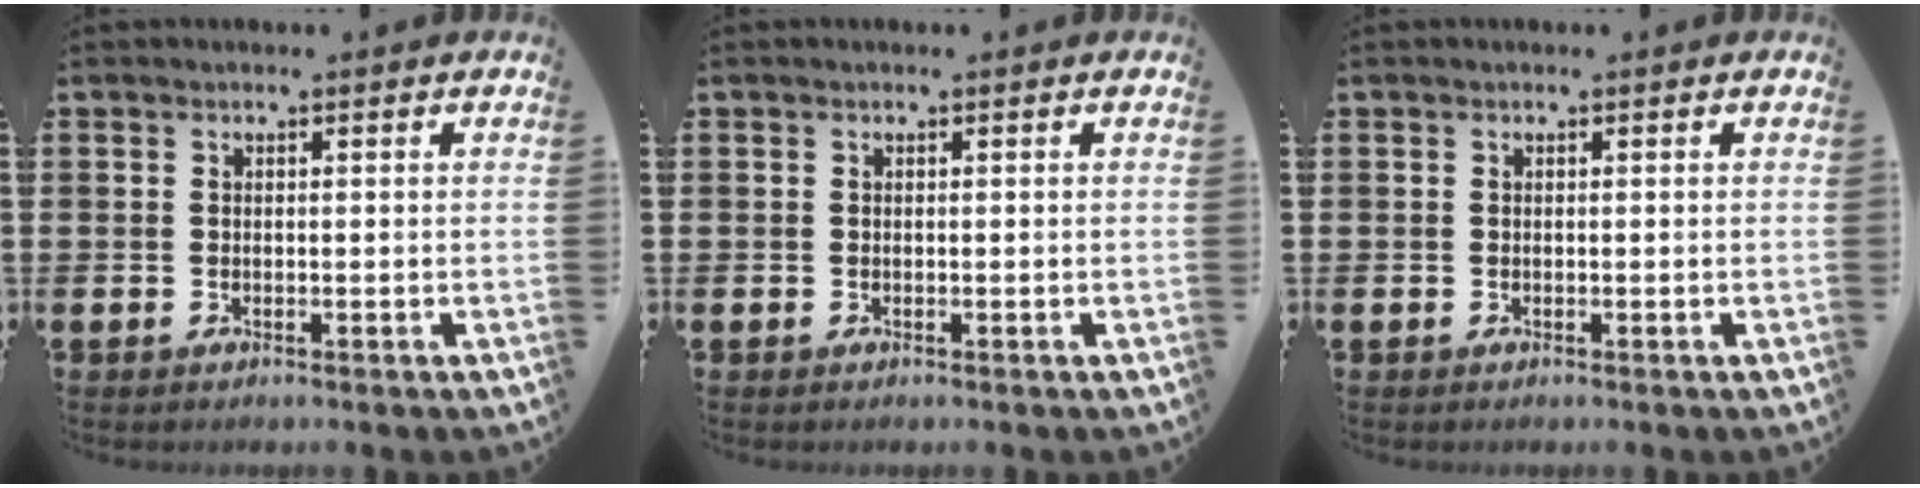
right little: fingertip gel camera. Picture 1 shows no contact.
{"total": 0.0}
{"total": 0.0}